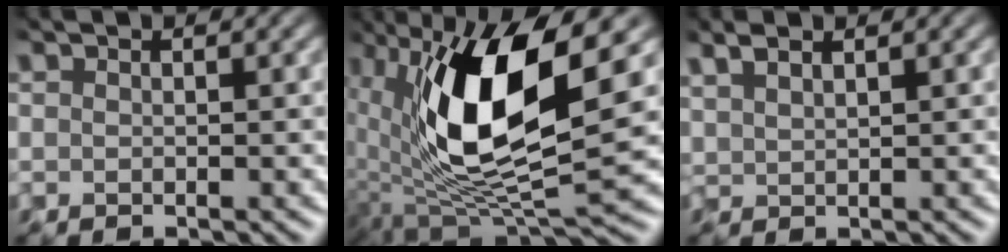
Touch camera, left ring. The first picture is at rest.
{"total": 11.8, "force": [2.2, 4.4, 10.8], "torque": [-0.199, -0.016, 0.044]}
{"total": 1.9, "force": [1.5, 0.5, 1.1], "torque": [-0.022, 0.004, 0.033]}